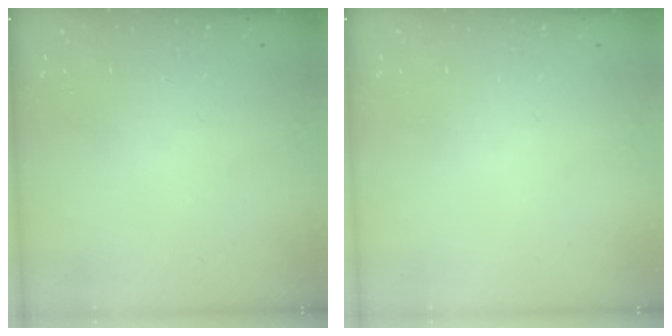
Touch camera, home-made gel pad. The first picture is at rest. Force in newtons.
{"total": 0.0}